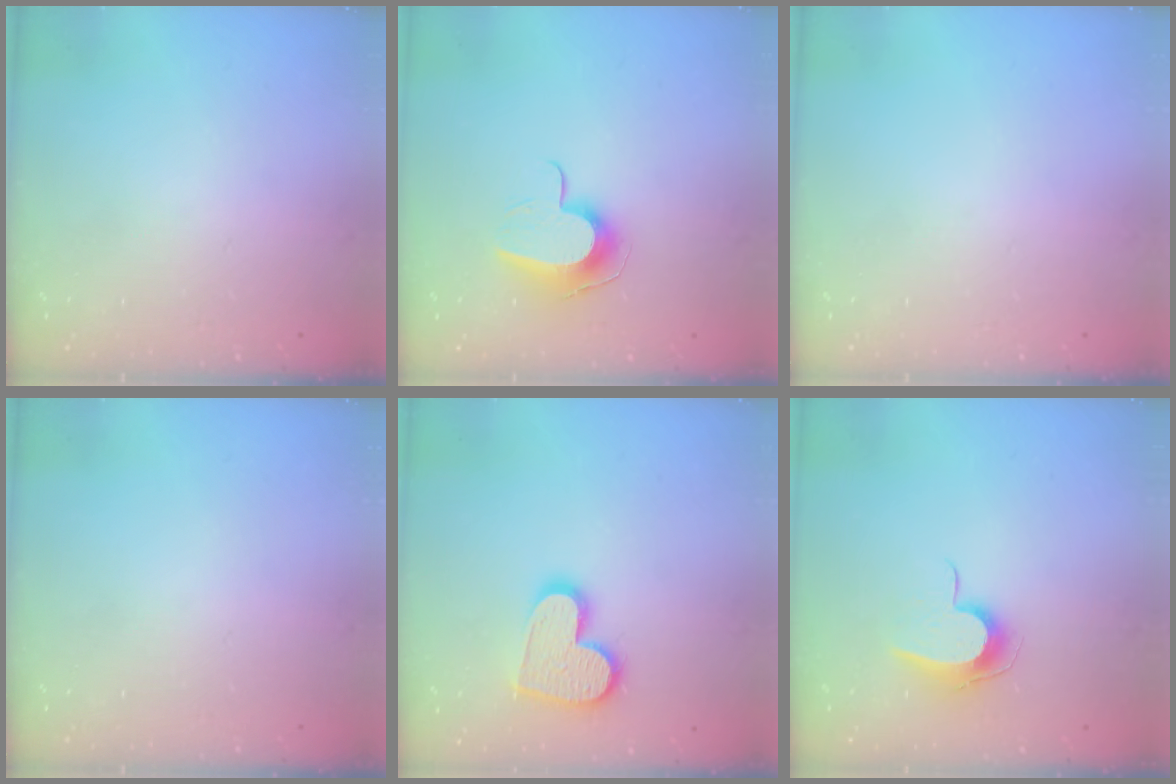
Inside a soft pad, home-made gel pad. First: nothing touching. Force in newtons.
{"total": 10.0, "press": 10.0, "slide": 1.2}
{"total": 0.0}
{"total": 0.0}
{"total": 13.8, "press": 13.8, "slide": 1.1}
{"total": 9.2, "press": 9.2, "slide": 0.8}